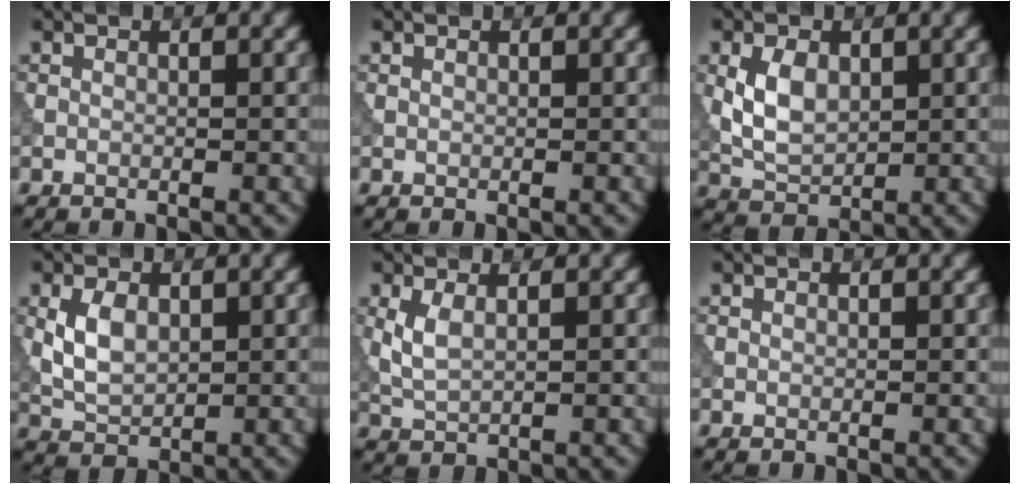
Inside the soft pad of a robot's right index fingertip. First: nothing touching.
{"total": 0.0}
{"total": 4.2, "force": [0.6, 2.7, 3.1], "torque": [-0.068, 0.000, 0.013]}
{"total": 3.7, "force": [0.6, 2.4, 2.7], "torque": [-0.061, 0.000, 0.013]}
{"total": 2.4, "force": [0.7, 1.1, 2.0], "torque": [-0.050, 0.001, 0.018]}
{"total": 0.0}